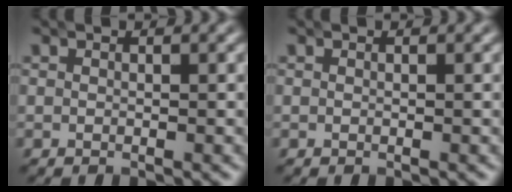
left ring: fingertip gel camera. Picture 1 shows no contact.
{"total": 0.0}